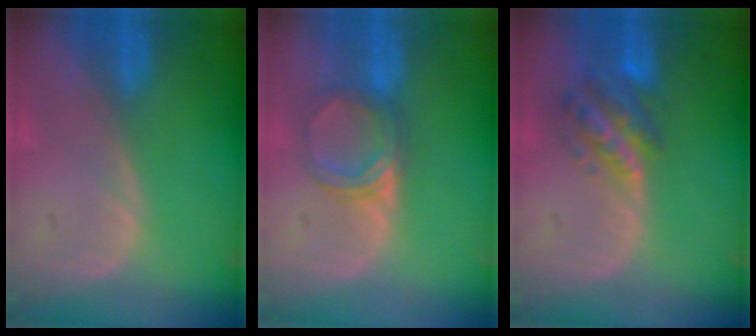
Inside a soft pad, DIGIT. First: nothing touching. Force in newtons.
{"total": 5.0, "press": 4.6, "slide": 1.8}
{"total": 5.9, "press": 5.7, "slide": 1.2}